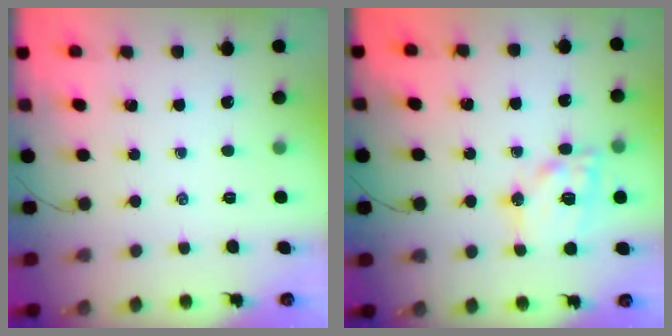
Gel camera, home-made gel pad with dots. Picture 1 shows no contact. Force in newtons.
{"total": 15.0, "press": 14.7, "slide": 2.8}